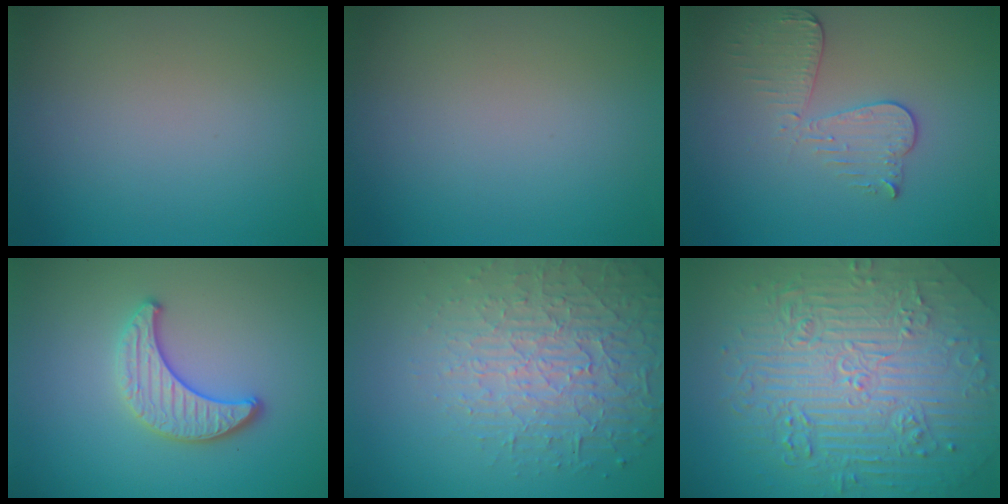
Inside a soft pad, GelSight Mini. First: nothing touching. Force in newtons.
{"total": 0.0}
{"total": 3.3, "press": 3.0, "slide": 1.5}
{"total": 3.3, "press": 3.1, "slide": 1.0}
{"total": 5.5, "press": 4.5, "slide": 3.2}
{"total": 11.0, "press": 7.4, "slide": 8.2}